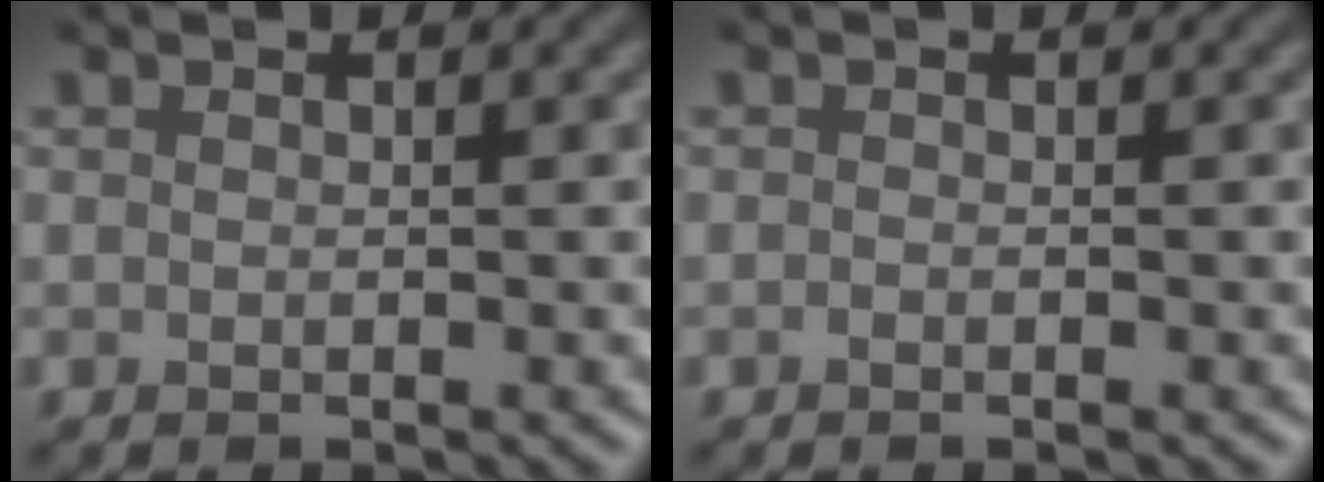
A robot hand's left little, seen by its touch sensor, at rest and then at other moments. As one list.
[{"total": 0.0}]